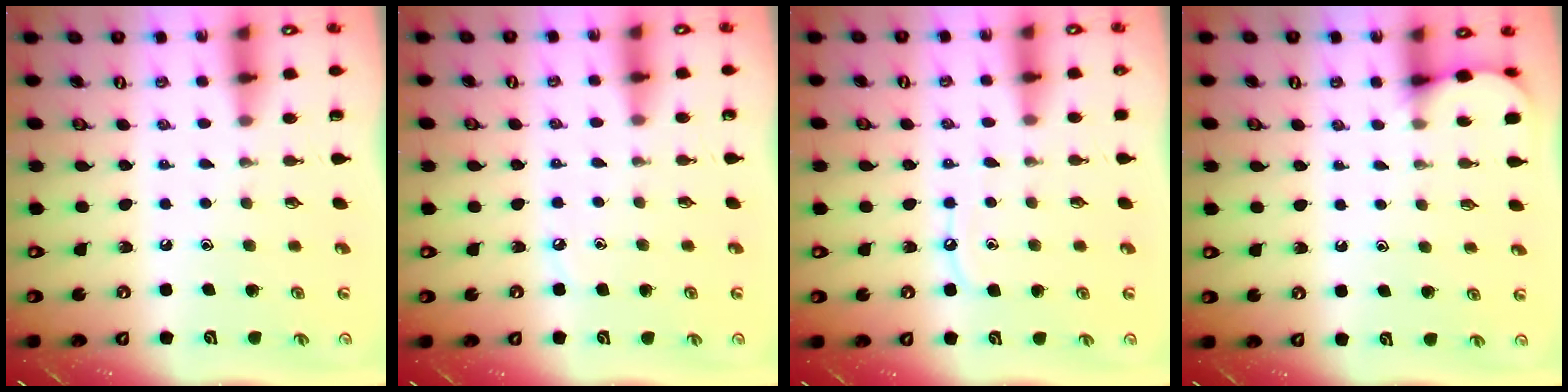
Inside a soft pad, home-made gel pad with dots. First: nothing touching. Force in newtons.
{"total": 2.8, "press": 2.7, "slide": 0.4}
{"total": 8.2, "press": 8.1, "slide": 0.8}
{"total": 2.8, "press": 2.8, "slide": 0.3}